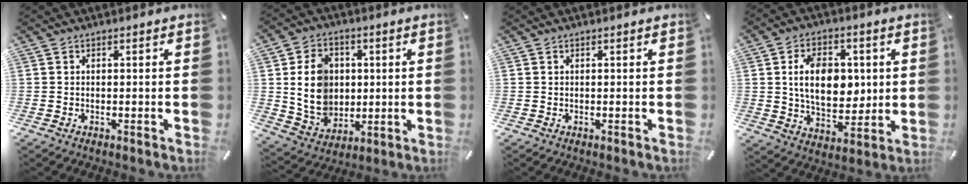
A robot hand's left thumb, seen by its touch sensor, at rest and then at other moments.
{"total": 12.0, "force": [1.6, 10.4, 5.8], "torque": [-0.118, 0.004, 0.035]}
{"total": 0.0}
{"total": 13.3, "force": [2.0, 9.0, 9.5], "torque": [-0.174, 0.008, 0.036]}